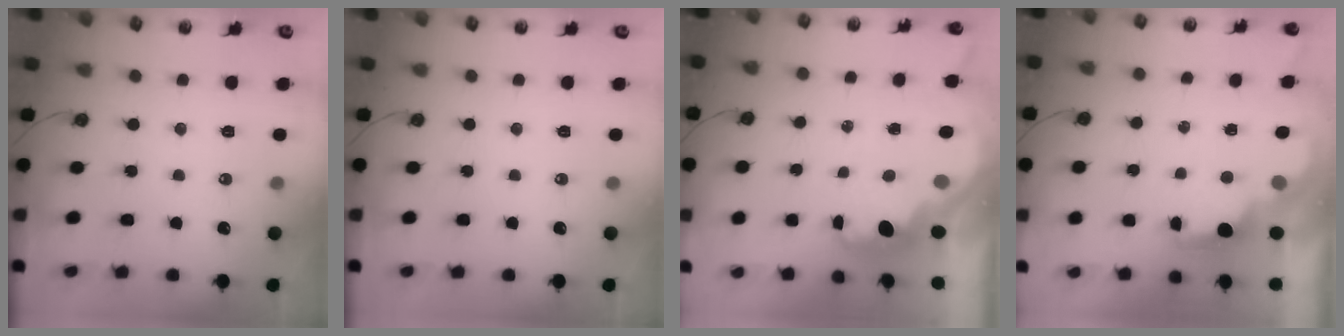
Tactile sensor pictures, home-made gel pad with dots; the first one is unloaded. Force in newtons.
{"total": 0.0}
{"total": 2.5, "press": 2.4, "slide": 0.7}
{"total": 2.1, "press": 2.0, "slide": 0.8}